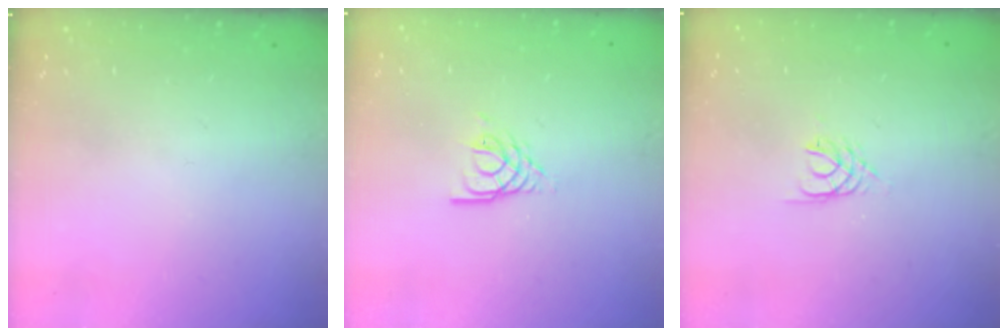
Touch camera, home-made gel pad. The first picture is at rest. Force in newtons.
{"total": 3.3, "press": 3.2, "slide": 0.4}
{"total": 3.5, "press": 3.5, "slide": 0.5}